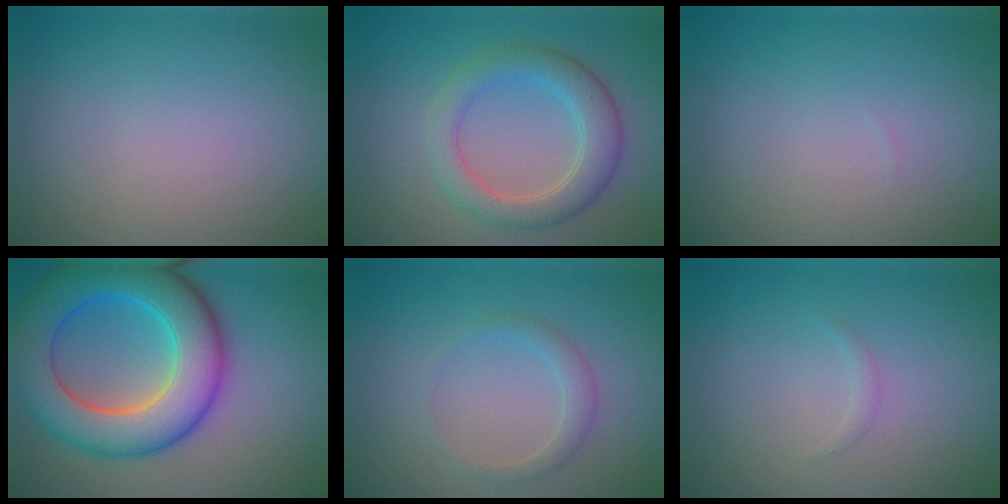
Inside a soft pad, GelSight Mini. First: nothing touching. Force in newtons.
{"total": 4.4, "press": 4.4, "slide": 0.1}
{"total": 0.0}
{"total": 10.8, "press": 10.8, "slide": 0.3}
{"total": 1.6, "press": 1.6, "slide": 0.1}
{"total": 0.6, "press": 0.6, "slide": 0.1}